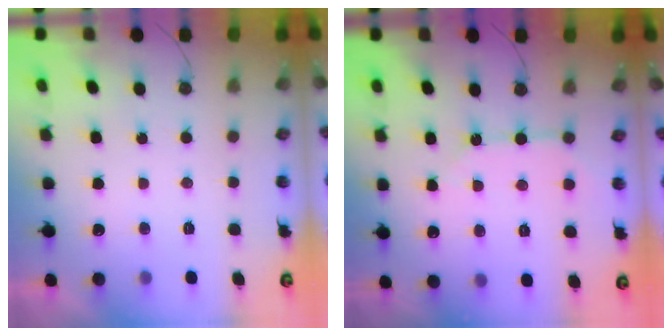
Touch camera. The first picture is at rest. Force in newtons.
{"total": 8.2, "press": 8.2, "slide": 0.9}